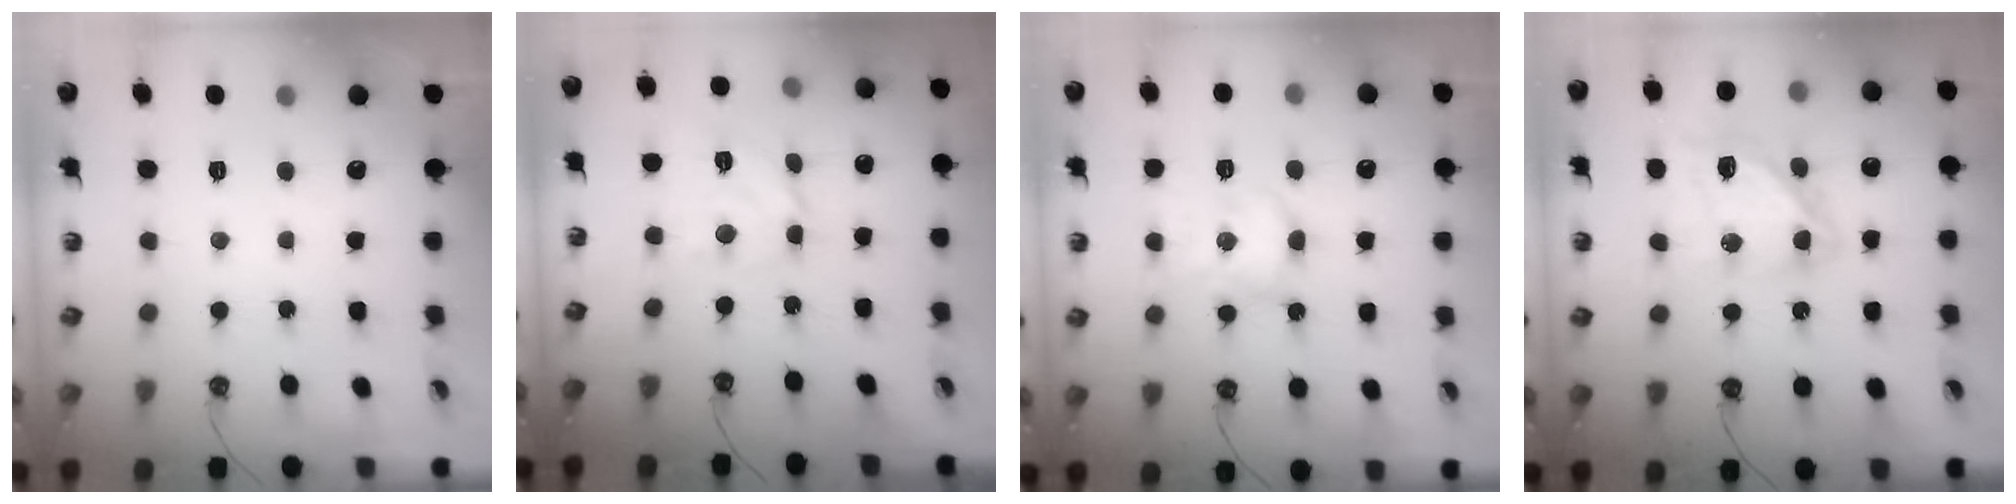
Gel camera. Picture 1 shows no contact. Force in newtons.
{"total": 10.6, "press": 10.5, "slide": 1.3}
{"total": 9.9, "press": 9.9, "slide": 0.3}
{"total": 13.2, "press": 13.2, "slide": 1.2}